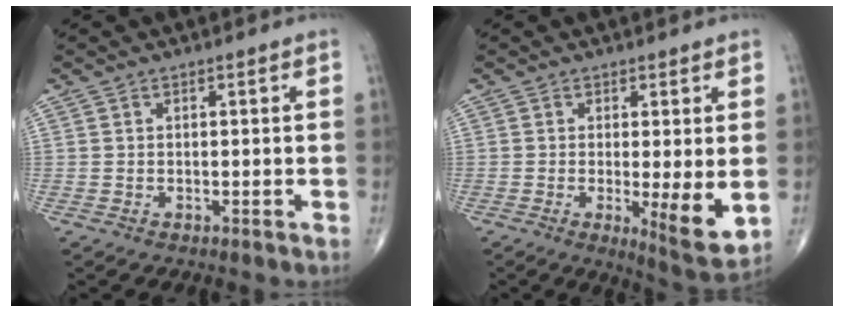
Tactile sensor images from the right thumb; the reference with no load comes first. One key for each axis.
{"total": 7.9, "fx": -0.8, "fy": 1.7, "fz": 7.7, "tx": -0.117, "ty": -0.026, "tz": -0.011}